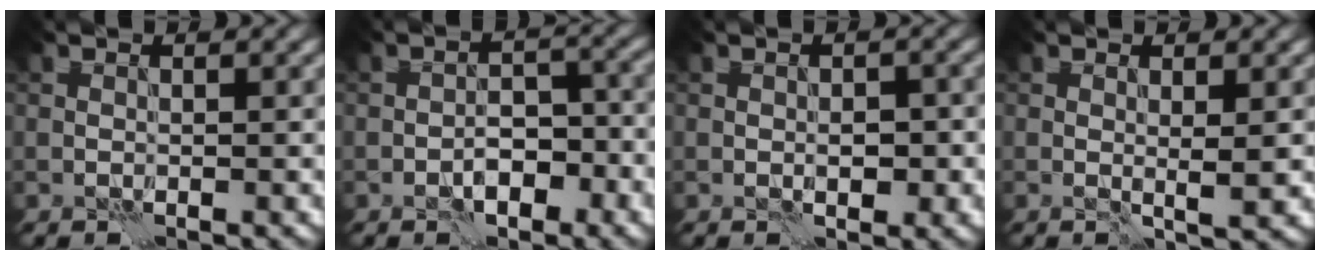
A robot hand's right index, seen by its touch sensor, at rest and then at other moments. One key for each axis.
{"total": 3.8, "fx": -2.0, "fy": 1.7, "fz": 2.8, "tx": -0.037, "ty": 0.008, "tz": -0.033}
{"total": 2.3, "fx": -0.5, "fy": 1.1, "fz": 1.9, "tx": -0.024, "ty": 0.000, "tz": -0.006}
{"total": 1.7, "fx": 0.3, "fy": 0.1, "fz": 1.7, "tx": -0.028, "ty": -0.004, "tz": 0.003}